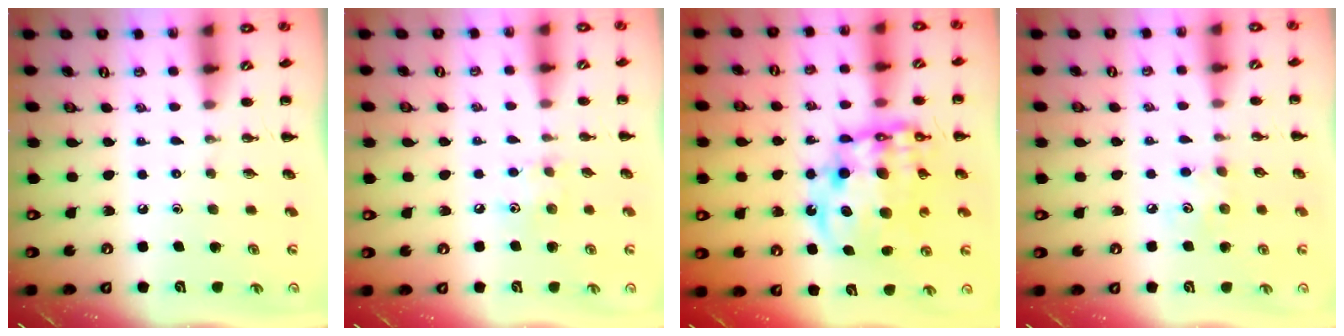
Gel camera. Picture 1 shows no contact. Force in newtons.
{"total": 7.0, "press": 6.8, "slide": 1.5}
{"total": 16.6, "press": 16.1, "slide": 3.9}
{"total": 4.5, "press": 4.3, "slide": 1.1}